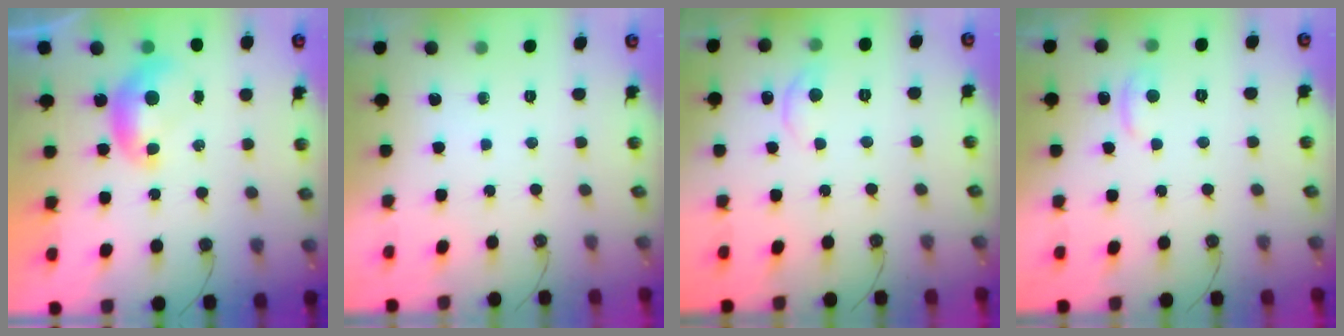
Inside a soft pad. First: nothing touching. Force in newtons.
{"total": 0.0}
{"total": 1.9, "press": 1.7, "slide": 0.7}
{"total": 1.5, "press": 1.2, "slide": 0.9}